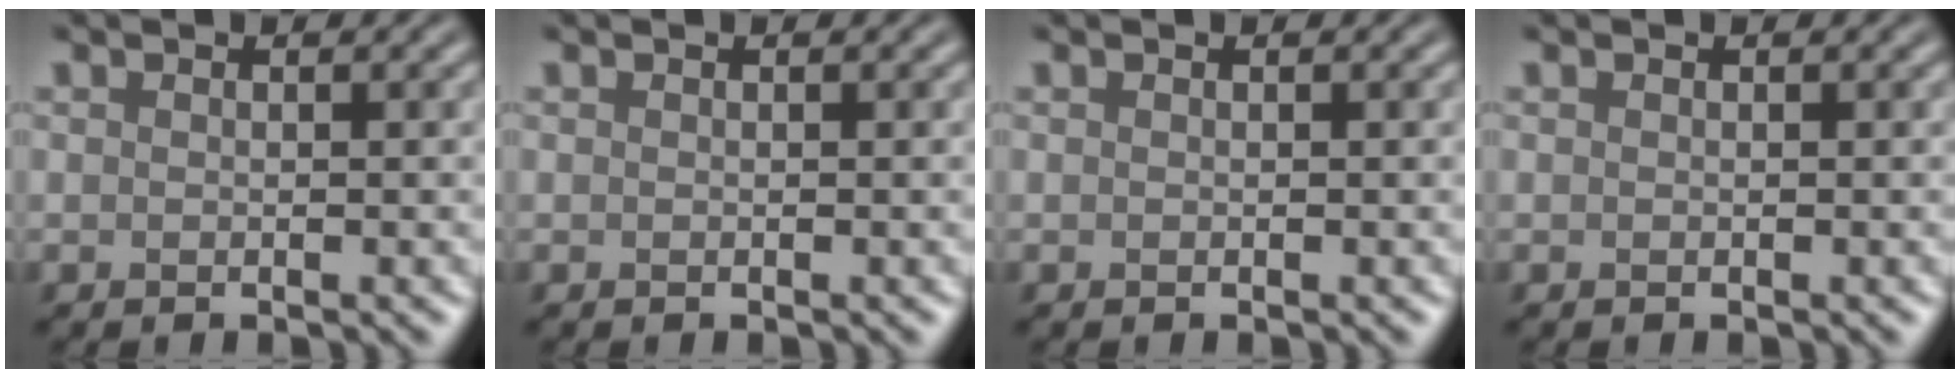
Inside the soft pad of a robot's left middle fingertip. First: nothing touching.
{"total": 0.0}
{"total": 0.0}
{"total": 0.0}